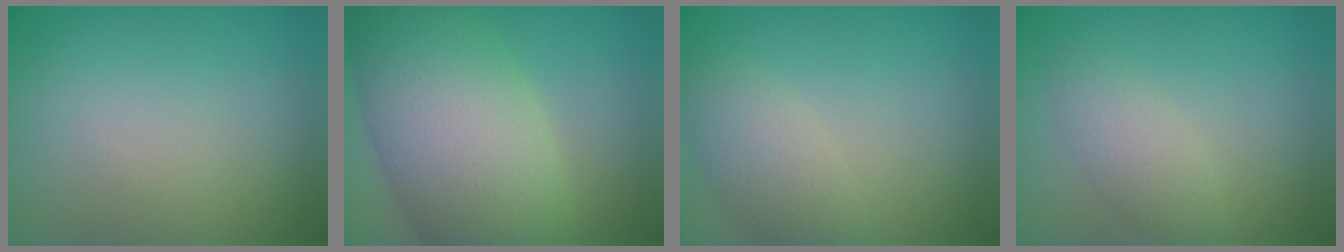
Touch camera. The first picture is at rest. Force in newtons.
{"total": 11.0, "press": 10.9, "slide": 0.4}
{"total": 3.0, "press": 3.0, "slide": 0.1}
{"total": 2.1, "press": 2.1, "slide": 0.0}